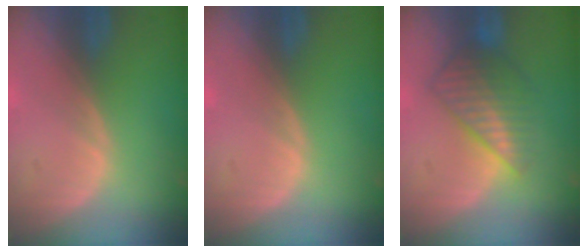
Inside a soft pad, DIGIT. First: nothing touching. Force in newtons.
{"total": 0.0}
{"total": 7.1, "press": 6.8, "slide": 1.9}